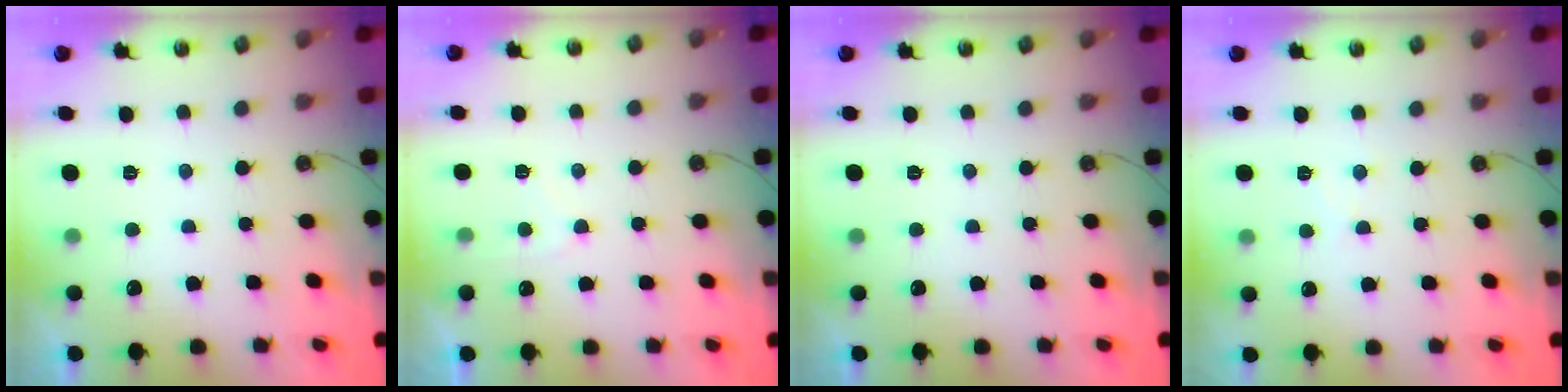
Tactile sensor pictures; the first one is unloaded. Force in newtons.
{"total": 5.1, "press": 5.1, "slide": 0.6}
{"total": 0.0}
{"total": 3.7, "press": 3.7, "slide": 0.6}